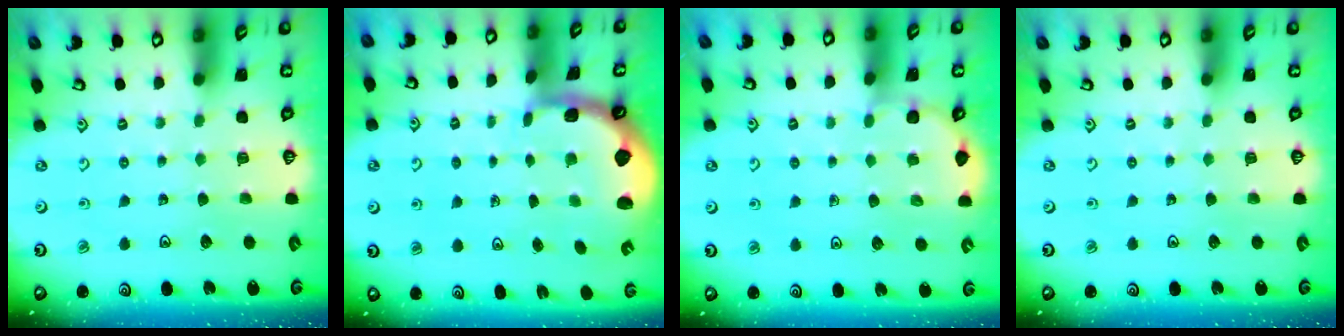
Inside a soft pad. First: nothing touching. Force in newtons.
{"total": 2.3, "press": 1.3, "slide": 1.8}
{"total": 2.9, "press": 2.9, "slide": 0.3}
{"total": 0.0}